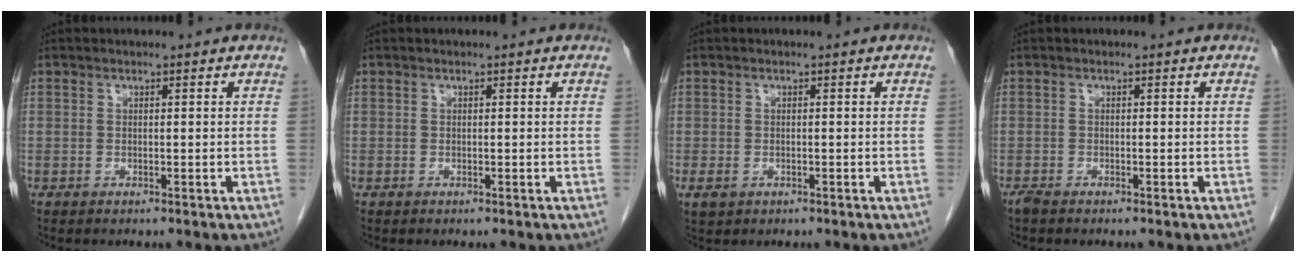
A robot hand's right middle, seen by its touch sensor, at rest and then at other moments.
{"total": 0.0}
{"total": 2.2, "force": [-0.9, 1.6, 1.2], "torque": [-0.027, -0.003, -0.005]}
{"total": 0.8, "force": [-0.7, 0.1, 0.4], "torque": [-0.016, -0.003, -0.015]}